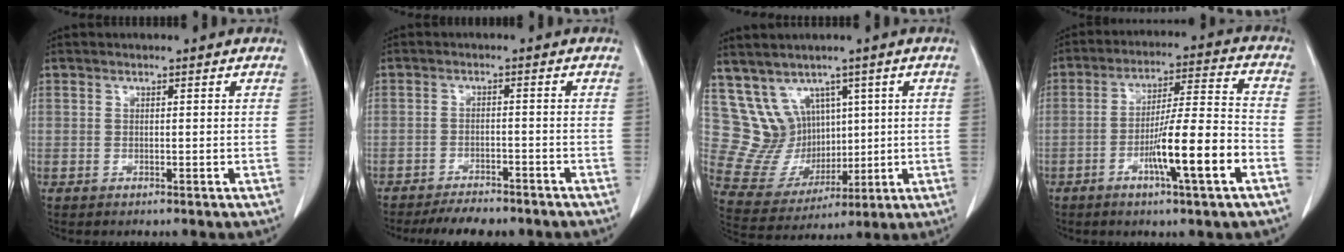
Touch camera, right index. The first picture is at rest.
{"total": 6.9, "force": [-6.0, 1.8, 2.7], "torque": [-0.037, -0.006, -0.086]}
{"total": 8.9, "force": [4.4, 7.5, 1.9], "torque": [-0.046, 0.037, 0.113]}
{"total": 12.0, "force": [-4.8, 0.1, 11.0], "torque": [-0.186, 0.002, -0.078]}